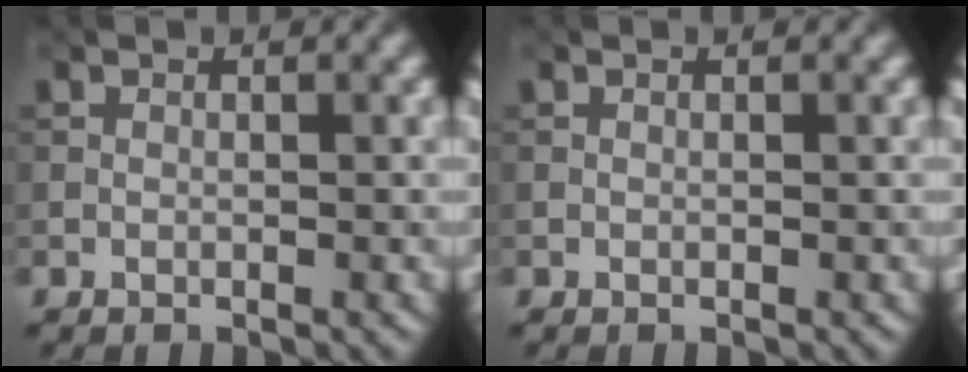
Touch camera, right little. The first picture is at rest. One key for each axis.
{"total": 0.0}